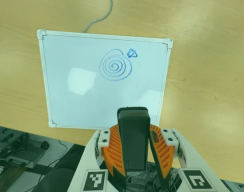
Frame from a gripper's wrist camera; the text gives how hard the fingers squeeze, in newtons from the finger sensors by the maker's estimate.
{"total": 11.3, "left": 9.5, "right": 13.0}